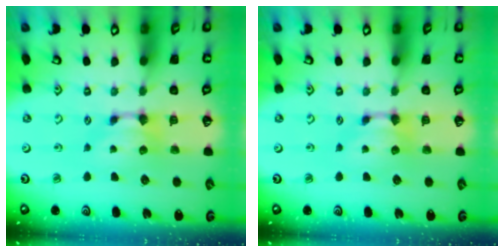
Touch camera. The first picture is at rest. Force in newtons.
{"total": 0.0}